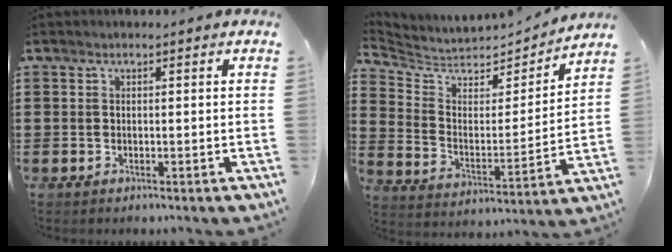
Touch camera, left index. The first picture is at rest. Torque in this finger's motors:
{"motor_torque": [0.16, 0.29, -0.13, -0.03]}